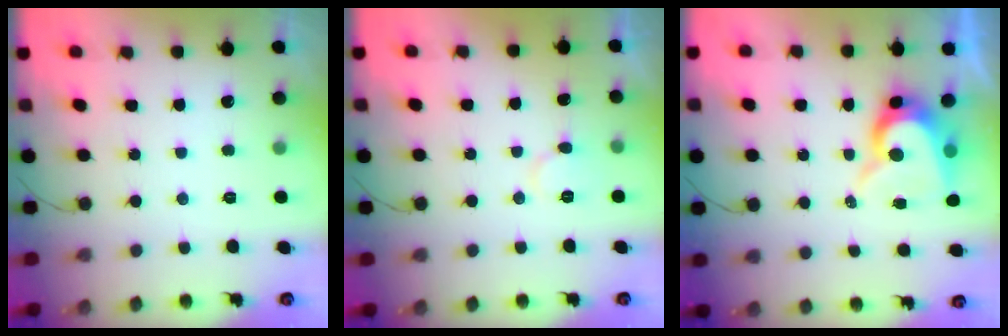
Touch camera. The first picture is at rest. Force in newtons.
{"total": 5.3, "press": 5.2, "slide": 0.5}
{"total": 10.0, "press": 10.0, "slide": 0.9}